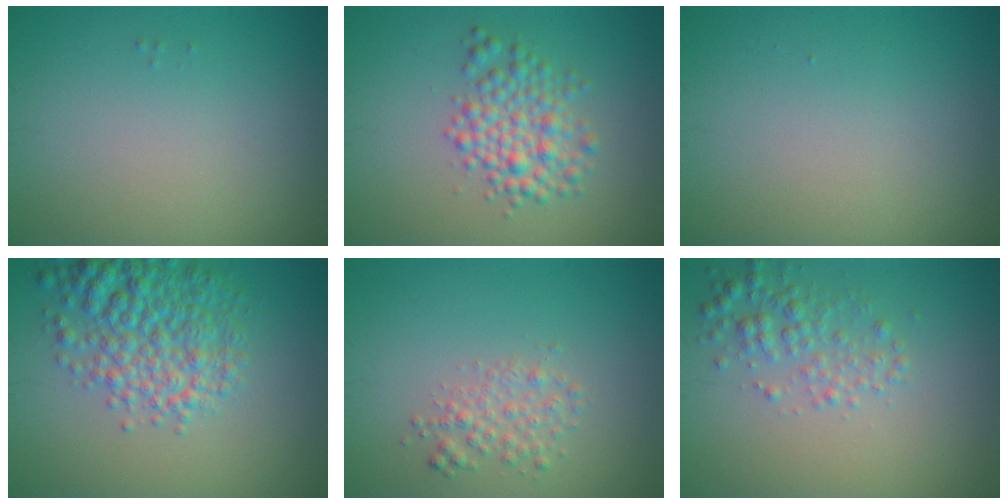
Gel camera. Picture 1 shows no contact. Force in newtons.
{"total": 3.8, "press": 3.8, "slide": 0.0}
{"total": 0.0}
{"total": 5.8, "press": 5.8, "slide": 0.3}
{"total": 2.0, "press": 2.0, "slide": 0.1}
{"total": 2.5, "press": 2.5, "slide": 0.1}